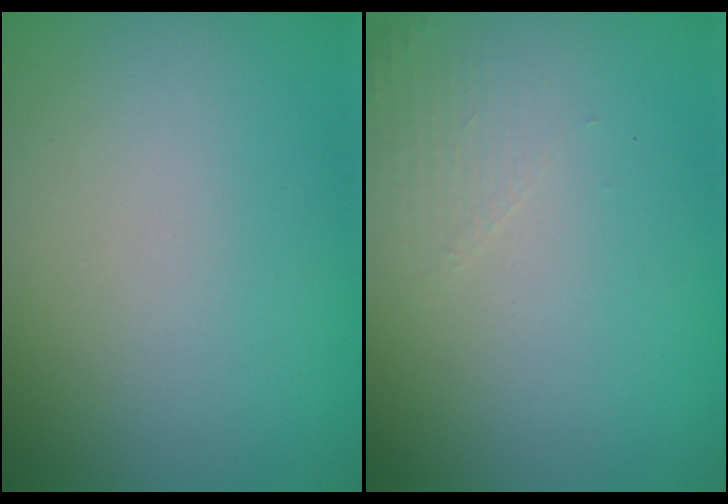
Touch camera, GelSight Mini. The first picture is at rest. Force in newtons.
{"total": 1.3, "press": 1.2, "slide": 0.4}